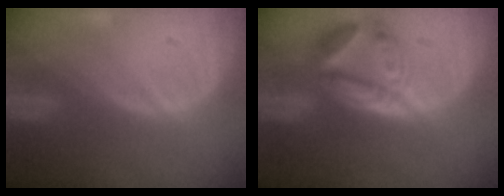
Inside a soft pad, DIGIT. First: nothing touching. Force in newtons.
{"total": 8.2, "press": 7.3, "slide": 3.8}